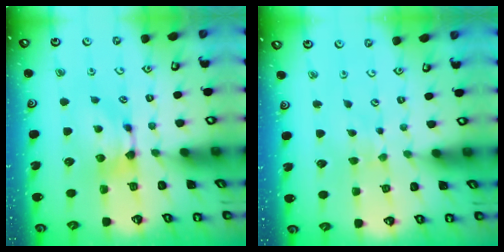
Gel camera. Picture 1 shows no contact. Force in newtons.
{"total": 2.1, "press": 2.1, "slide": 0.1}